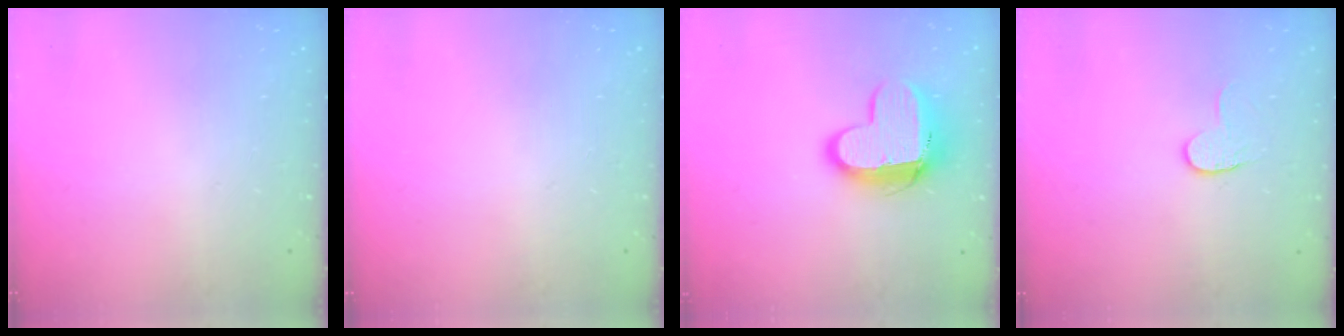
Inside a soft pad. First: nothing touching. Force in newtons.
{"total": 0.0}
{"total": 12.0, "press": 11.9, "slide": 1.1}
{"total": 3.8, "press": 3.8, "slide": 0.4}